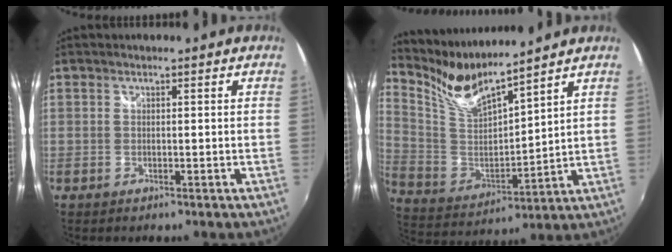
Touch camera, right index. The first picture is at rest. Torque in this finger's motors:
{"motor_torque": [-0.34, 0.78, 0.00, 0.01]}